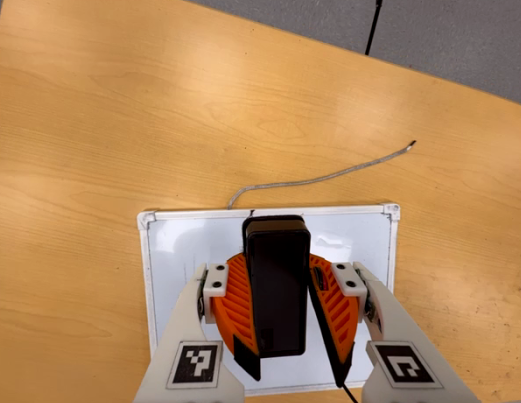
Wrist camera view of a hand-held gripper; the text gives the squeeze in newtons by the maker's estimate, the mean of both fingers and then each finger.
{"total": 8.7, "left": 8.9, "right": 8.5}